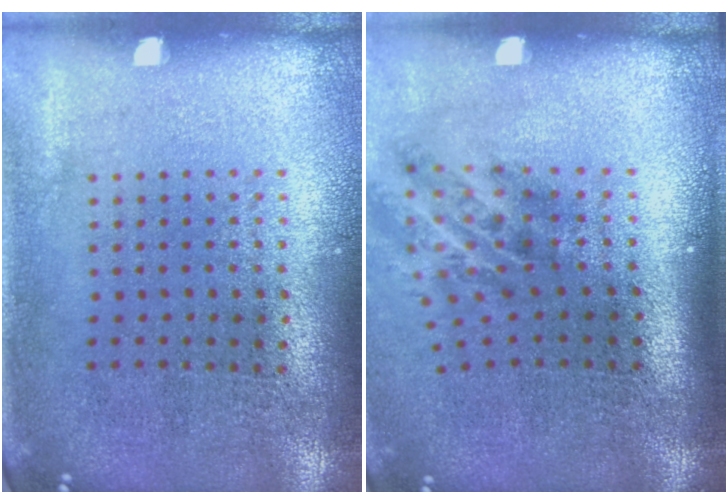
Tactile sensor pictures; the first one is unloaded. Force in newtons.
{"total": 2.0, "press": 1.3, "slide": 1.5}